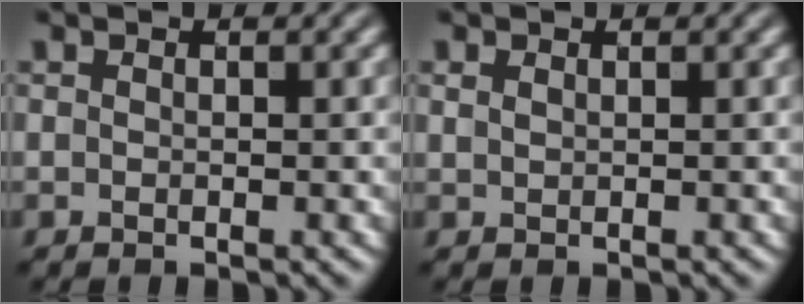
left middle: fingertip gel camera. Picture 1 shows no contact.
{"total": 0.6, "force": [0.4, 0.4, 0.2], "torque": [-0.006, 0.000, 0.011]}